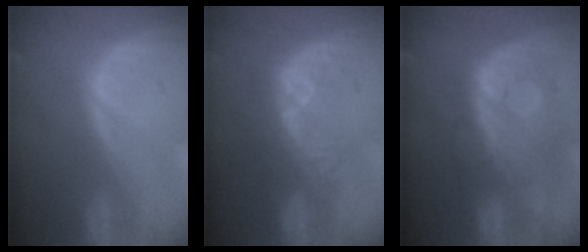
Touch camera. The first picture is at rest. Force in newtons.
{"total": 8.2, "press": 7.3, "slide": 3.8}
{"total": 11.0, "press": 9.7, "slide": 5.3}